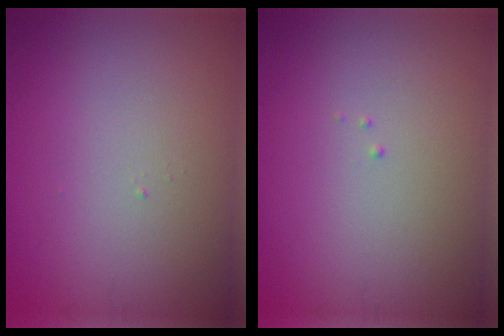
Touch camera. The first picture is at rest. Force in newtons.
{"total": 0.0}